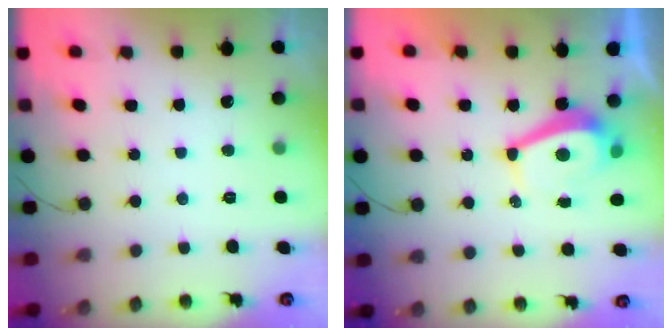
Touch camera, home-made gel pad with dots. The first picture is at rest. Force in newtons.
{"total": 5.2, "press": 5.1, "slide": 0.7}